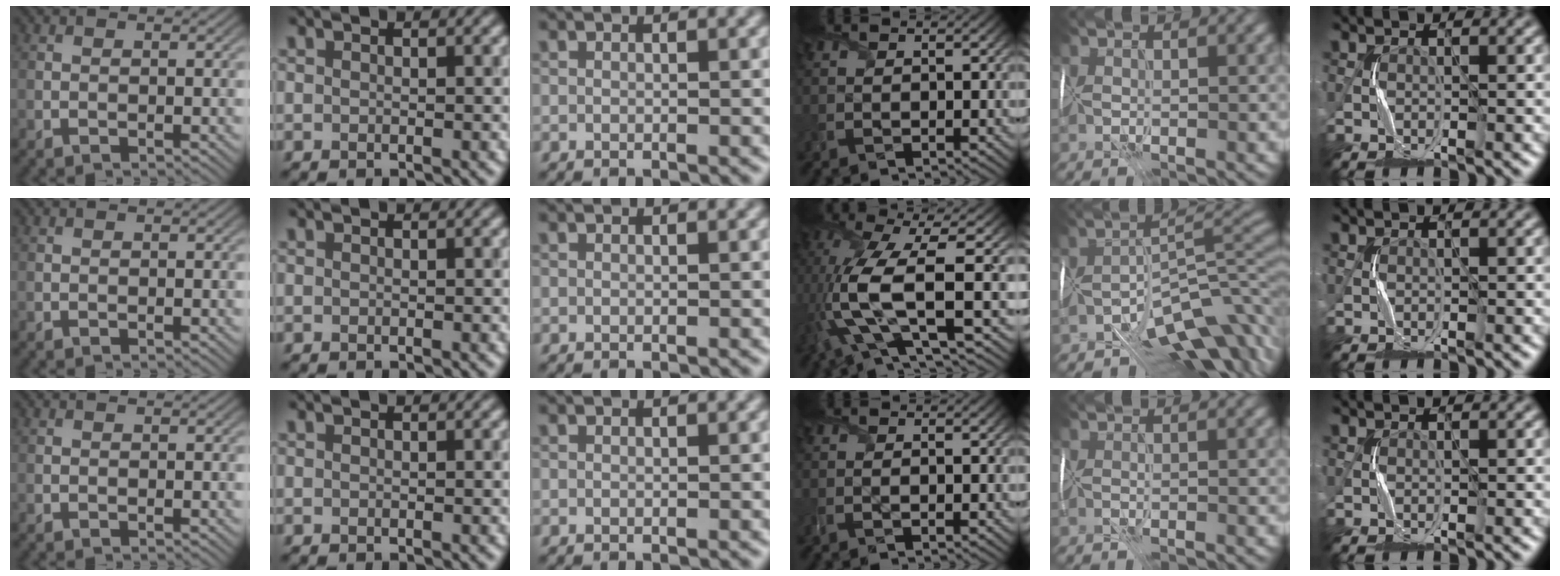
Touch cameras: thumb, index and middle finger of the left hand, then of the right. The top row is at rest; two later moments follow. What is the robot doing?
{"motion": "wrap", "object": "plastic wrap"}